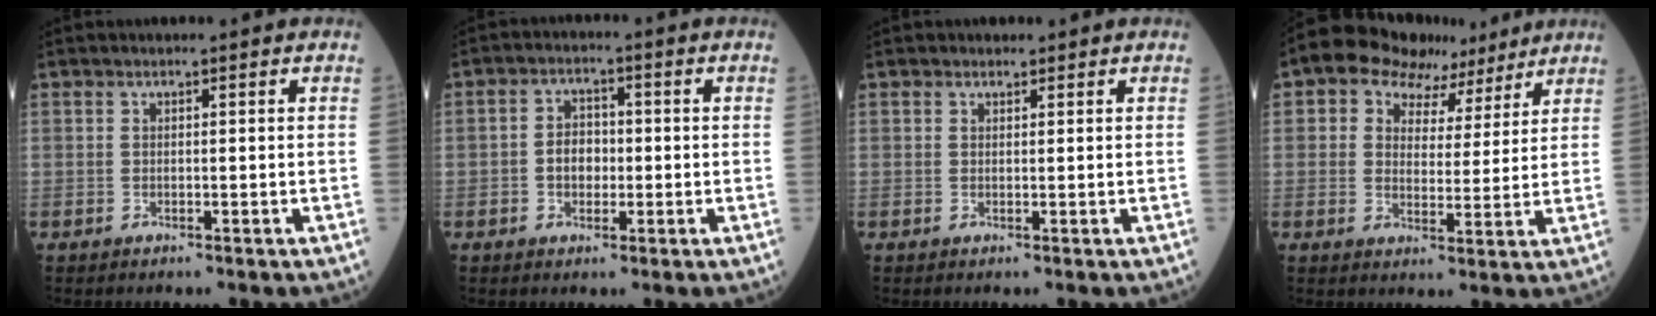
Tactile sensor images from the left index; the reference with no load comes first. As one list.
[{"total": 4.2, "force": [-0.9, 3.1, 2.8], "torque": [-0.057, 0.011, -0.017]}, {"total": 0.6, "force": [0.5, 0.4, 0.0], "torque": [-0.004, -0.003, 0.005]}, {"total": 9.5, "force": [6.4, 6.4, 2.9], "torque": [-0.042, 0.035, 0.089]}]